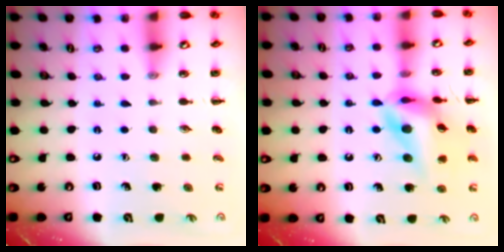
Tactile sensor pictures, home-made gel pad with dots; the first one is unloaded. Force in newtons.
{"total": 15.1, "press": 14.7, "slide": 3.7}